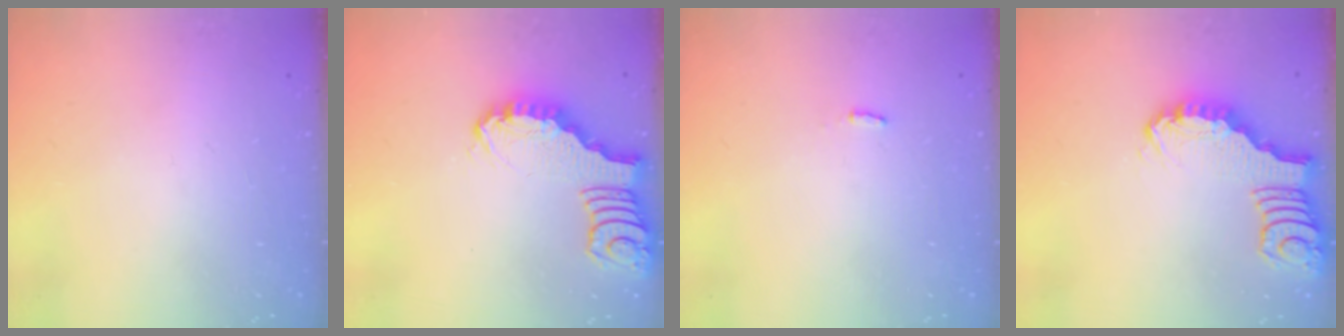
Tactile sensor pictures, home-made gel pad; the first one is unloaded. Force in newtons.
{"total": 2.4, "press": 2.4, "slide": 0.2}
{"total": 2.3, "press": 2.3, "slide": 0.4}
{"total": 2.7, "press": 2.7, "slide": 0.4}